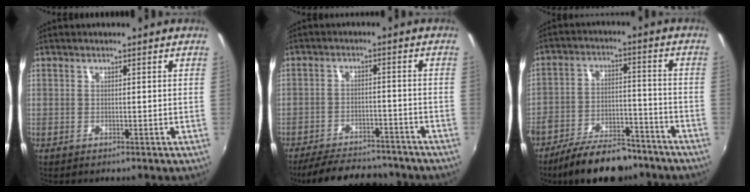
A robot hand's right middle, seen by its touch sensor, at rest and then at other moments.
{"total": 15.5, "force": [-13.4, 4.7, 6.2], "torque": [-0.137, -0.003, -0.185]}
{"total": 15.1, "force": [-11.8, 5.6, 7.4], "torque": [-0.143, -0.005, -0.179]}